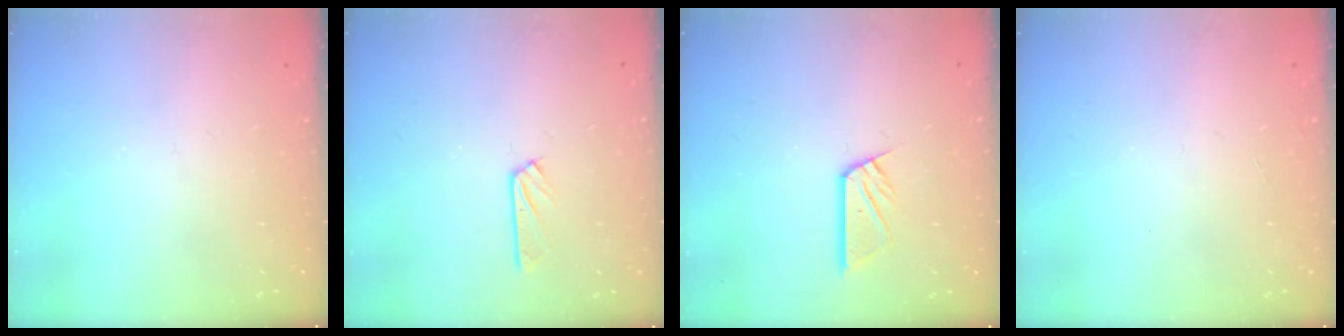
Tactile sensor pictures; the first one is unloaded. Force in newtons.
{"total": 2.6, "press": 2.5, "slide": 0.3}
{"total": 9.6, "press": 9.5, "slide": 0.8}
{"total": 0.0}